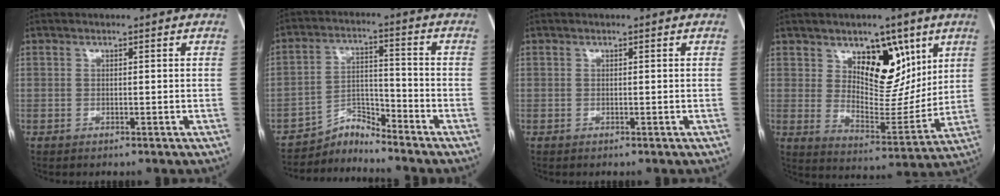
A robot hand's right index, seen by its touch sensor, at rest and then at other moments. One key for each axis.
{"total": 4.9, "fx": -4.8, "fy": -0.1, "fz": -1.2, "tx": 0.029, "ty": 0.019, "tz": -0.081}
{"total": 0.0}
{"total": 12.0, "fx": 6.3, "fy": 6.4, "fz": 8.0, "tx": -0.113, "ty": -0.004, "tz": 0.114}